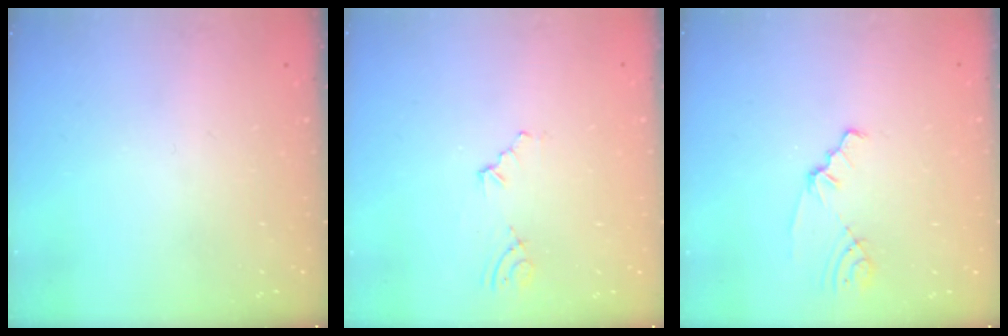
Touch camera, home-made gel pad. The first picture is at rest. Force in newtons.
{"total": 3.0, "press": 2.2, "slide": 2.0}
{"total": 1.8, "press": 1.8, "slide": 0.2}